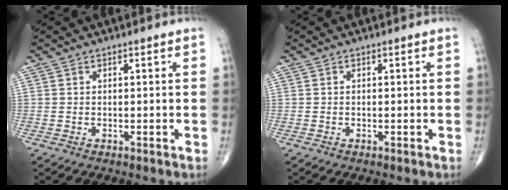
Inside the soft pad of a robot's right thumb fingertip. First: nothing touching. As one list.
[{"total": 0.0}]